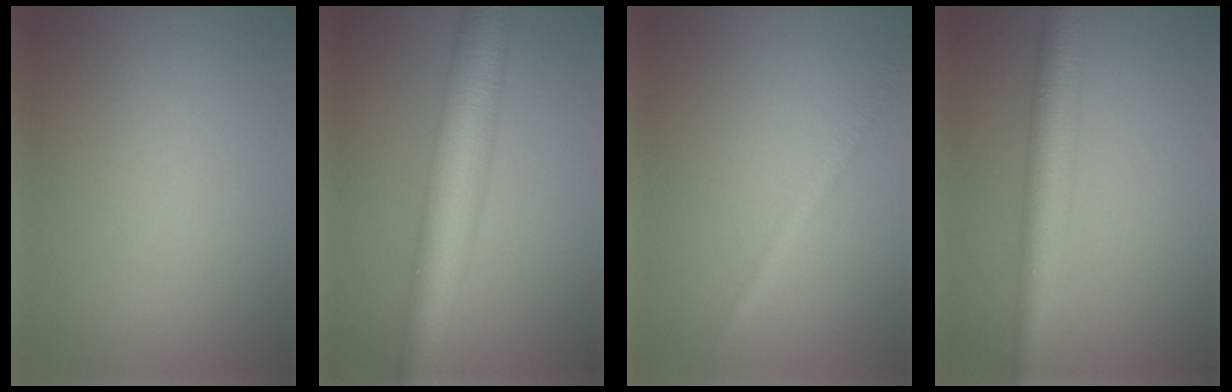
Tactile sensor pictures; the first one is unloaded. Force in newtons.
{"total": 9.2, "press": 9.2, "slide": 0.0}
{"total": 1.6, "press": 1.6, "slide": 0.0}
{"total": 5.8, "press": 5.8, "slide": 0.2}